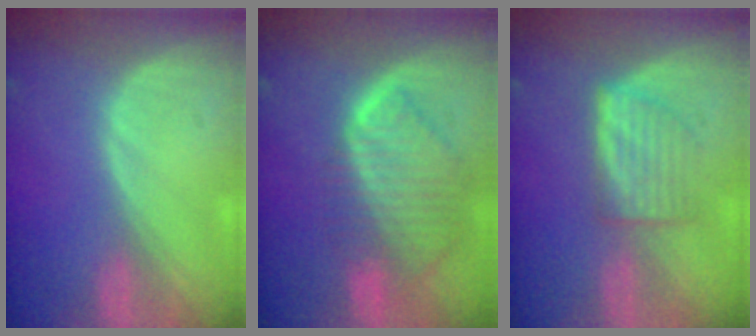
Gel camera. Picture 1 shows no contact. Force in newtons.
{"total": 10.1, "press": 8.7, "slide": 5.1}
{"total": 5.4, "press": 5.4, "slide": 0.3}